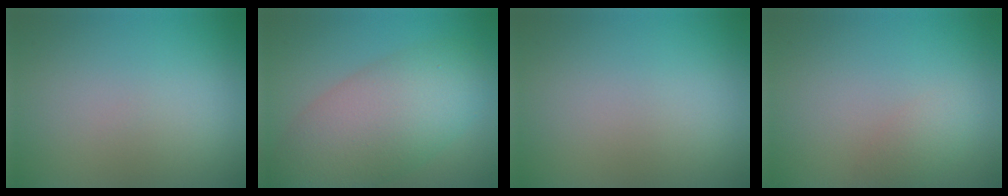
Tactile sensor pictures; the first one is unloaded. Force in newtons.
{"total": 9.0, "press": 9.0, "slide": 0.4}
{"total": 0.0}
{"total": 1.5, "press": 1.5, "slide": 0.1}